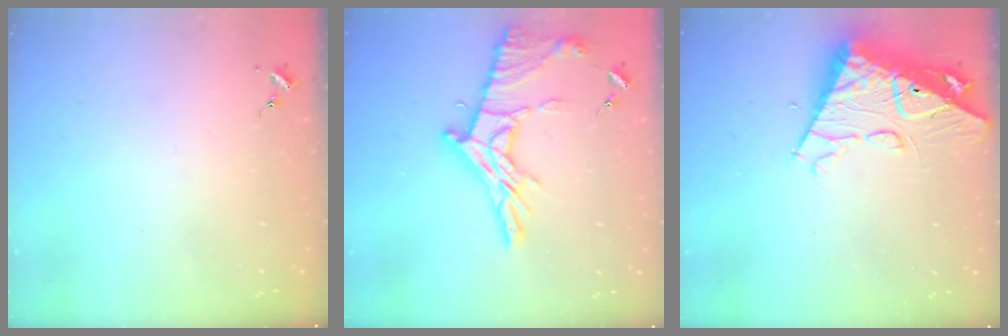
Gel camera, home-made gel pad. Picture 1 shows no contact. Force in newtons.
{"total": 18.0, "press": 18.0, "slide": 1.5}
{"total": 15.0, "press": 14.9, "slide": 1.8}